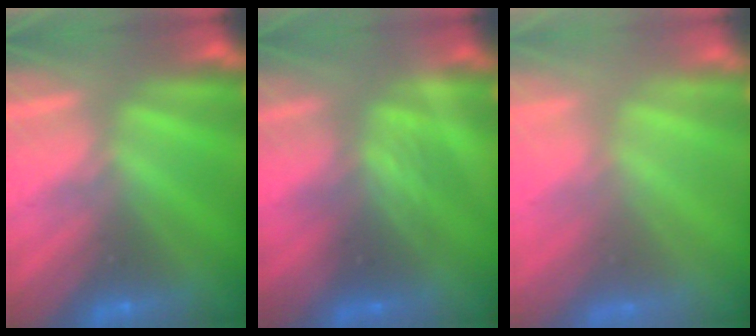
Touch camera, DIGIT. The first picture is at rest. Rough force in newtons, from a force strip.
{"total": 2.0}
{"total": 9.6}